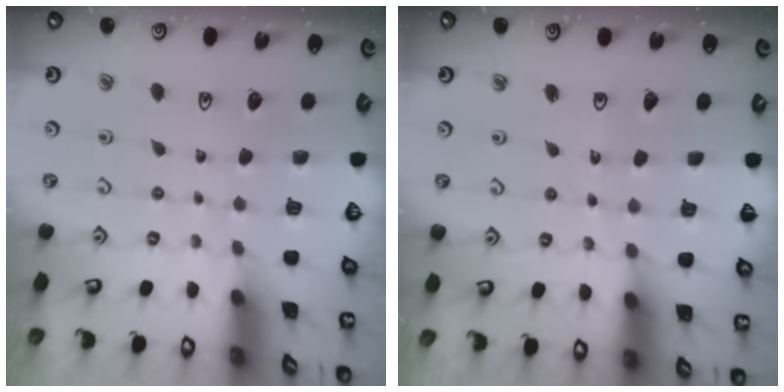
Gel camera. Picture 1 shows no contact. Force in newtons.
{"total": 3.0, "press": 3.0, "slide": 0.2}